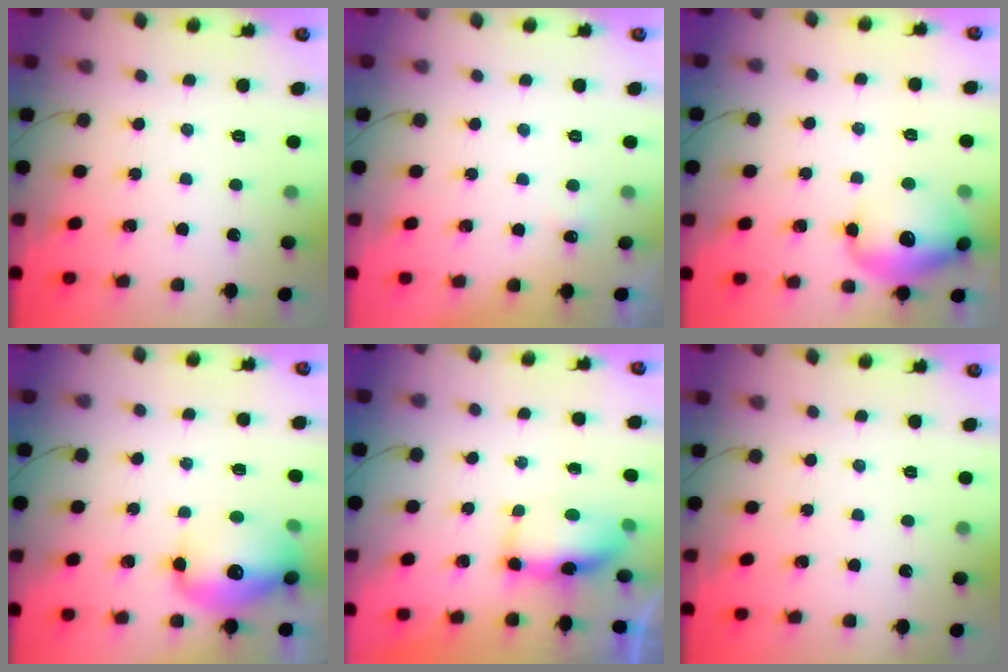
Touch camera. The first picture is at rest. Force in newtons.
{"total": 11.2, "press": 2.2, "slide": 11.0}
{"total": 15.0, "press": 14.8, "slide": 2.8}
{"total": 13.9, "press": 13.5, "slide": 3.0}
{"total": 6.5, "press": 6.4, "slide": 0.9}
{"total": 0.0}